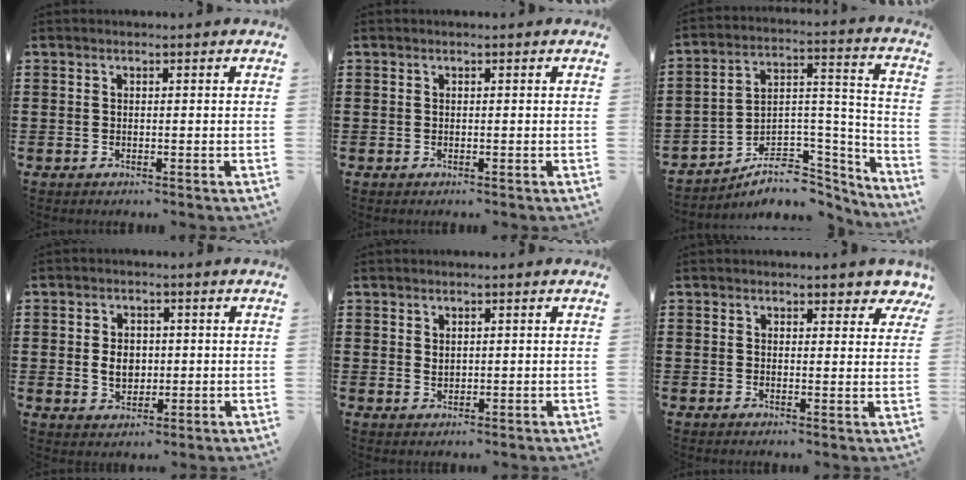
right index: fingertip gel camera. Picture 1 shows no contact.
{"total": 0.0}
{"total": 7.4, "force": [-5.6, 4.2, 2.6], "torque": [-0.039, 0.013, -0.097]}
{"total": 4.1, "force": [0.1, 3.1, 2.7], "torque": [-0.043, 0.004, -0.004]}
{"total": 1.1, "force": [0.8, 0.6, 0.5], "torque": [-0.011, 0.002, 0.016]}
{"total": 2.5, "force": [2.1, 1.1, 0.5], "torque": [-0.002, 0.000, 0.037]}